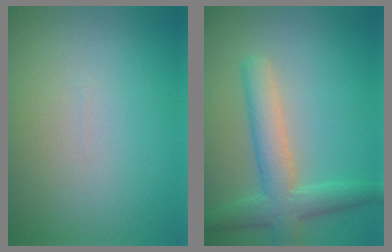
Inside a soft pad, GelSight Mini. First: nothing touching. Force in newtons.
{"total": 5.0, "press": 5.0, "slide": 0.3}